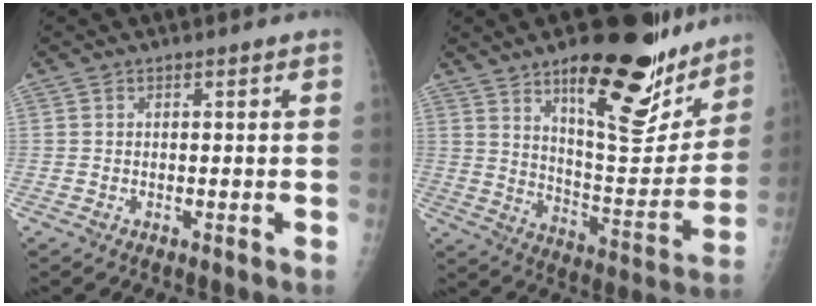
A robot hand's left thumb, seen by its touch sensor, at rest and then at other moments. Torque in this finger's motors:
{"motor_torque": [1.39, -0.62, 1.62, -1.16, 0.39]}